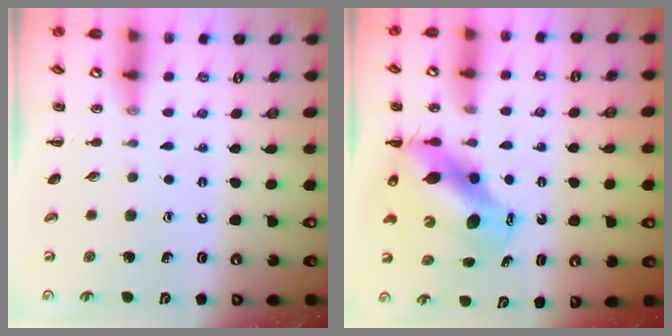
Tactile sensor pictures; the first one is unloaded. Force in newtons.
{"total": 10.2, "press": 9.8, "slide": 2.8}